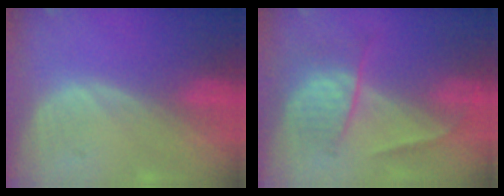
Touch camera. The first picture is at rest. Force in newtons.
{"total": 6.7, "press": 5.8, "slide": 3.3}